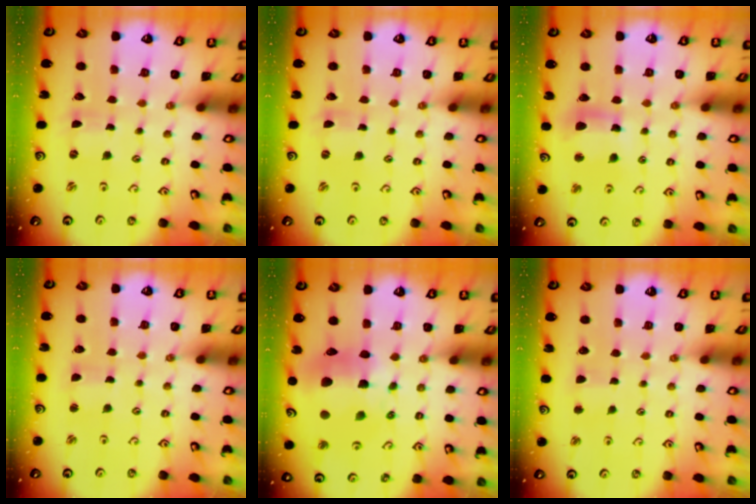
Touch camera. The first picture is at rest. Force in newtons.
{"total": 0.0}
{"total": 10.6, "press": 10.5, "slide": 1.5}
{"total": 1.7, "press": 1.7, "slide": 0.2}
{"total": 16.2, "press": 16.1, "slide": 1.8}
{"total": 2.1, "press": 2.0, "slide": 0.4}